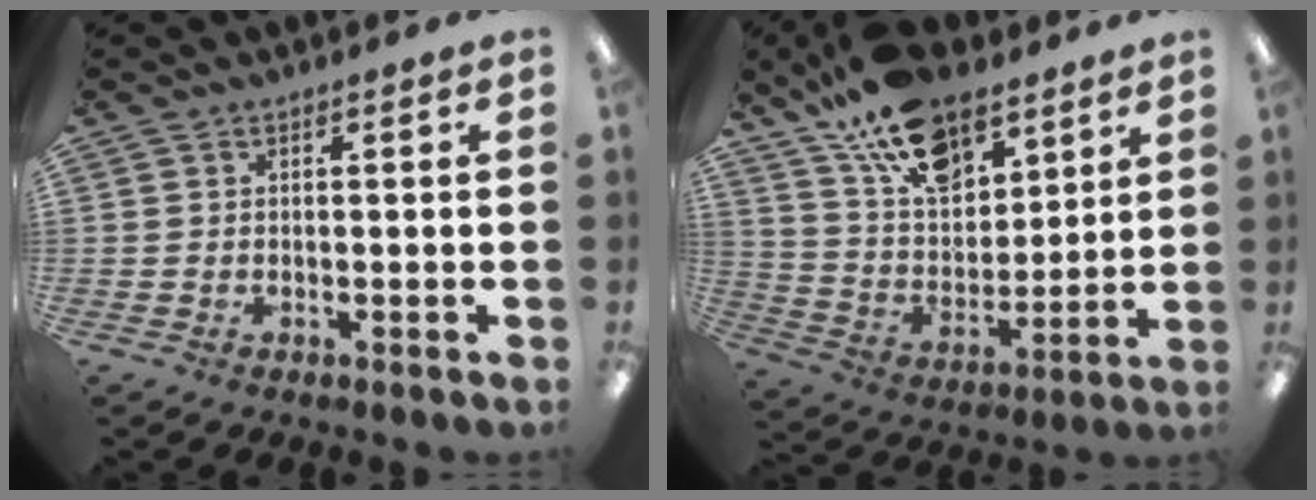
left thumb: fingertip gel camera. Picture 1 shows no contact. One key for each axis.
{"total": 18.4, "fx": 12.5, "fy": 9.6, "fz": 9.5, "tx": -0.171, "ty": -0.061, "tz": 0.228}